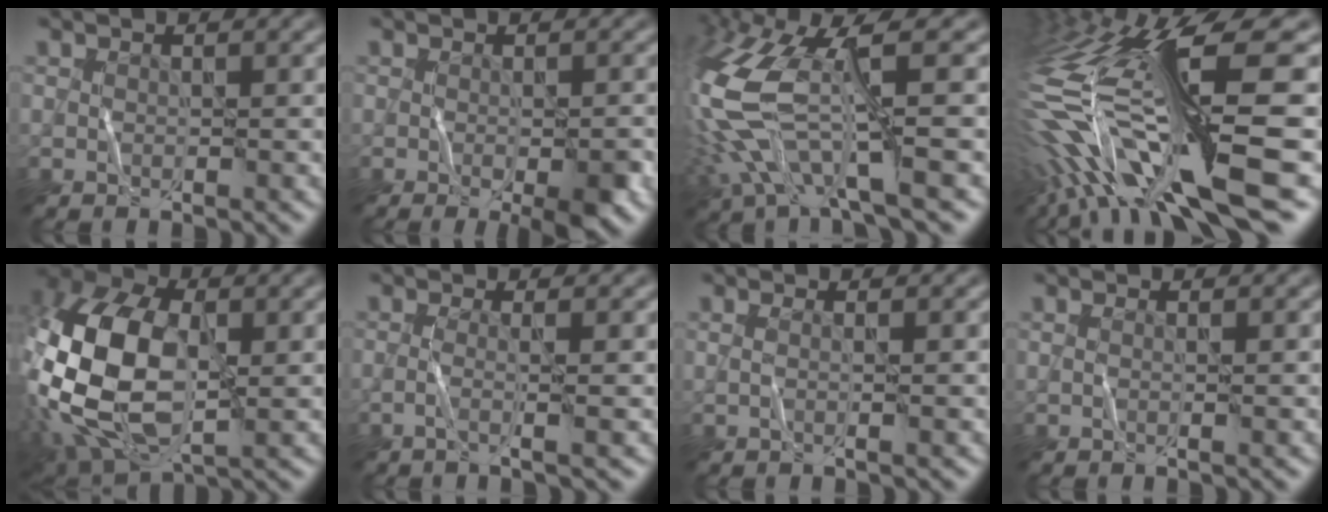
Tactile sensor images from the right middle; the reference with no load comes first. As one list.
[{"total": 3.3, "force": [-1.3, 0.3, 3.0], "torque": [-0.044, -0.003, -0.008]}, {"total": 10.5, "force": [-1.7, 3.5, 9.7], "torque": [-0.226, -0.002, -0.033]}, {"total": 14.7, "force": [-3.6, 2.7, 14.0], "torque": [-0.273, 0.014, -0.041]}, {"total": 13.4, "force": [-1.0, 7.8, 10.8], "torque": [-0.253, 0.006, -0.019]}, {"total": 1.8, "force": [-0.5, 0.2, 1.7], "torque": [-0.031, 0.000, -0.012]}, {"total": 1.0, "force": [0.0, 0.3, 0.9], "torque": [-0.012, -0.001, -0.010]}, {"total": 0.7, "force": [0.1, 0.3, 0.6], "torque": [-0.002, -0.001, -0.008]}]